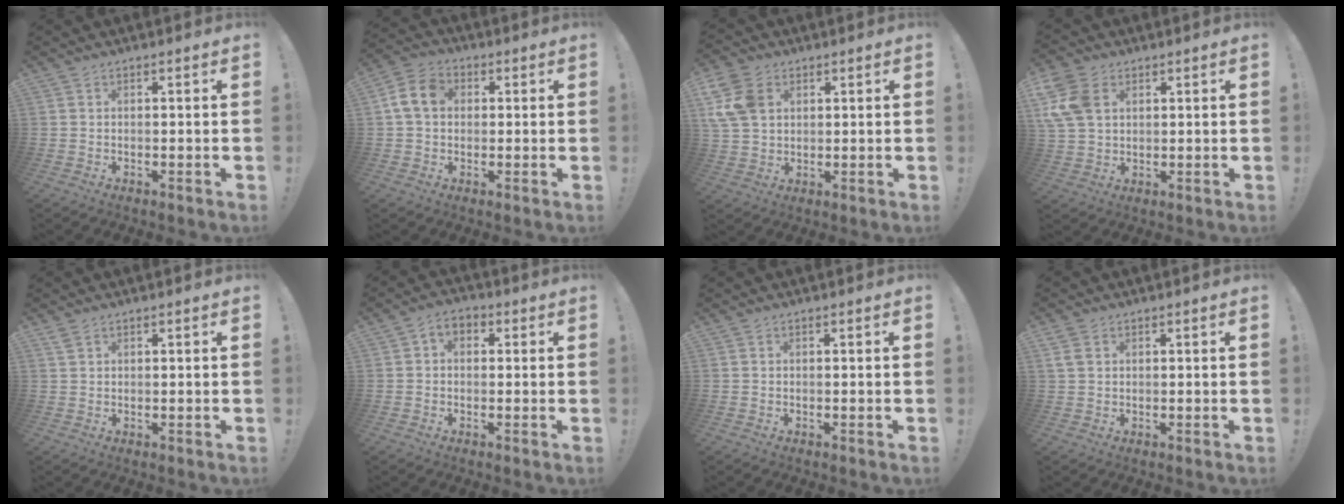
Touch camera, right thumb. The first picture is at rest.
{"total": 8.9, "force": [1.5, 6.8, 5.5], "torque": [-0.100, 0.017, 0.034]}
{"total": 12.1, "force": [3.9, 8.8, 7.3], "torque": [-0.158, -0.001, 0.081]}
{"total": 11.9, "force": [3.9, 8.3, 7.7], "torque": [-0.162, 0.000, 0.079]}
{"total": 1.9, "force": [1.3, 0.8, 1.2], "torque": [-0.021, 0.000, 0.023]}
{"total": 4.2, "force": [0.4, 3.3, 2.6], "torque": [-0.042, 0.006, 0.009]}
{"total": 0.0}
{"total": 3.4, "force": [1.4, 2.3, 2.0], "torque": [-0.038, 0.003, 0.029]}